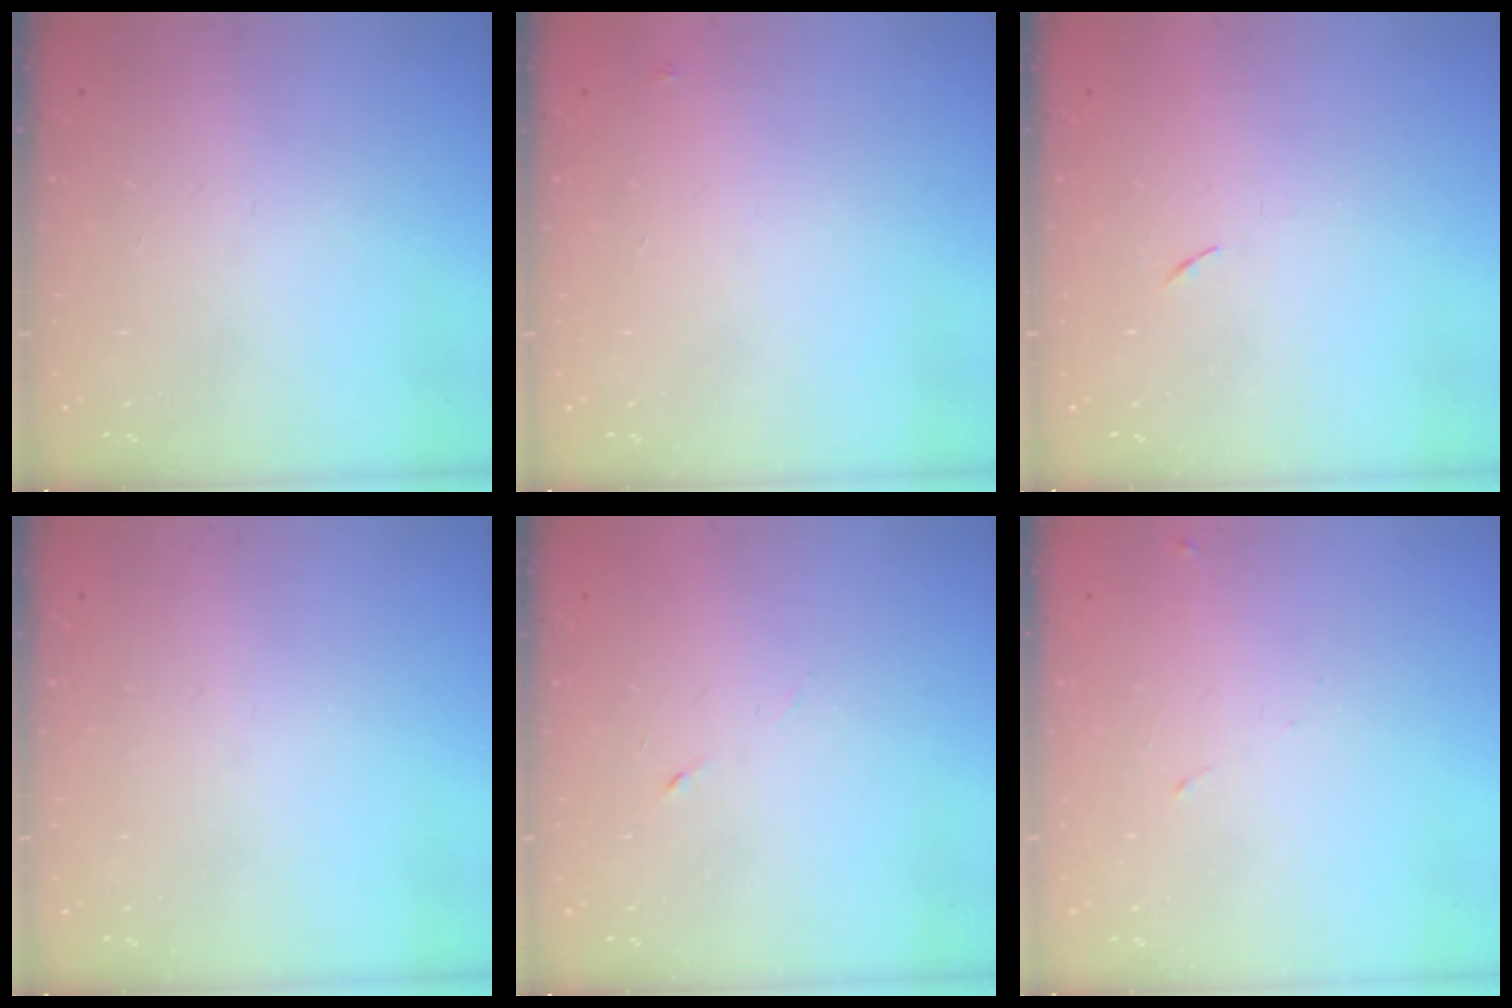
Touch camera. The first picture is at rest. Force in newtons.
{"total": 2.6, "press": 2.6, "slide": 0.2}
{"total": 3.8, "press": 3.7, "slide": 0.7}
{"total": 0.0}
{"total": 3.4, "press": 3.2, "slide": 0.9}
{"total": 4.3, "press": 4.3, "slide": 0.7}